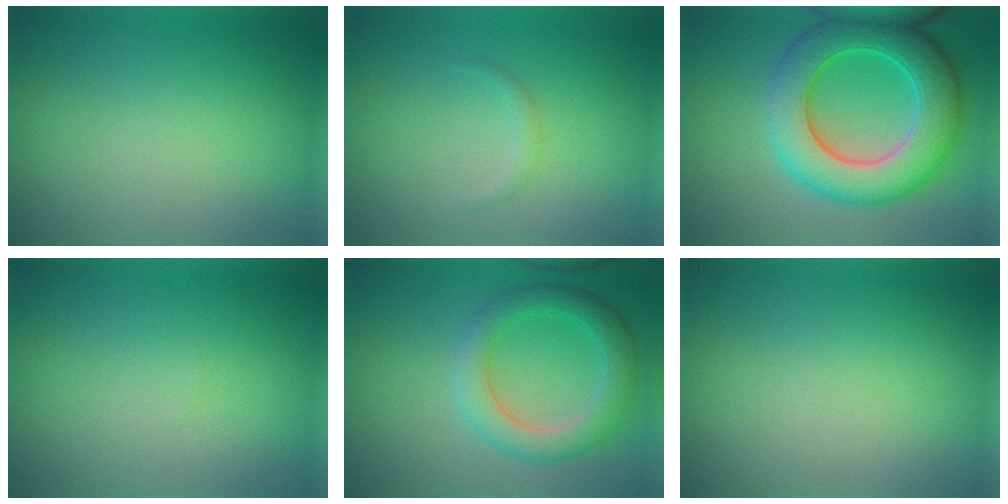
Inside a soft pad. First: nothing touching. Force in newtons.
{"total": 0.8, "press": 0.8, "slide": 0.1}
{"total": 9.1, "press": 9.1, "slide": 0.3}
{"total": 0.0}
{"total": 4.6, "press": 4.6, "slide": 0.2}
{"total": 0.0}